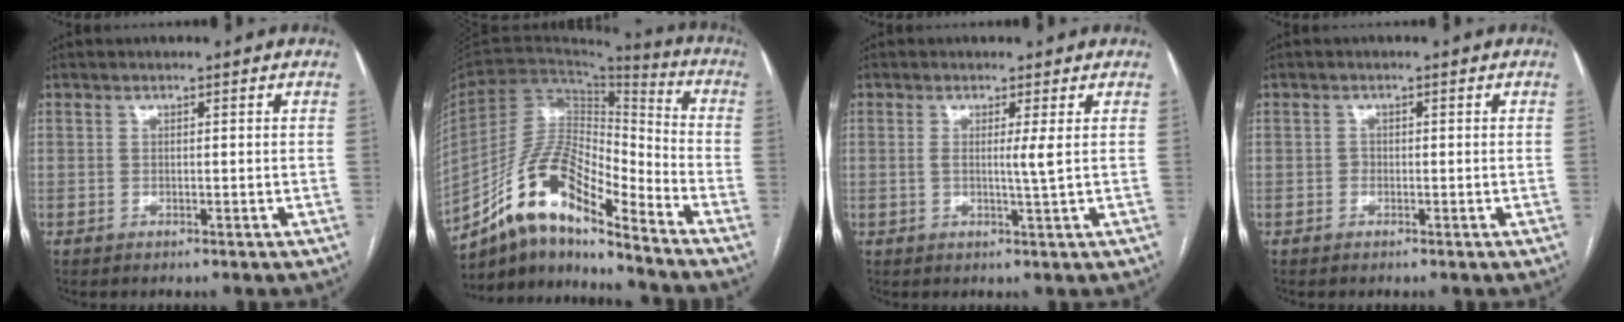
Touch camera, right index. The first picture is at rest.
{"total": 14.7, "force": [-10.8, 3.4, 9.5], "torque": [-0.180, 0.031, -0.193]}
{"total": 2.2, "force": [0.3, -0.6, 2.1], "torque": [-0.038, -0.004, 0.005]}
{"total": 0.7, "force": [-0.2, 0.7, 0.3], "torque": [0.001, 0.004, -0.007]}